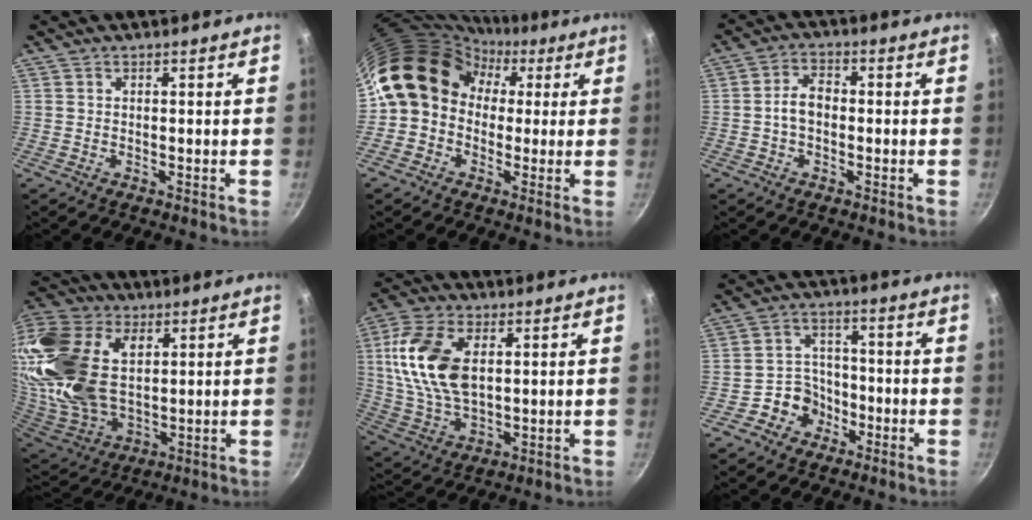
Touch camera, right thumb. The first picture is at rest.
{"total": 13.5, "force": [1.5, 11.6, 6.7], "torque": [-0.078, 0.040, 0.001]}
{"total": 4.8, "force": [-0.6, 3.2, 3.5], "torque": [-0.052, 0.022, -0.018]}
{"total": 29.8, "force": [7.5, 18.8, 22.0], "torque": [-0.471, 0.002, 0.143]}
{"total": 15.9, "force": [3.4, 9.3, 12.5], "torque": [-0.235, -0.005, 0.067]}
{"total": 6.5, "force": [-3.2, 5.5, 1.6], "torque": [0.011, 0.042, -0.058]}